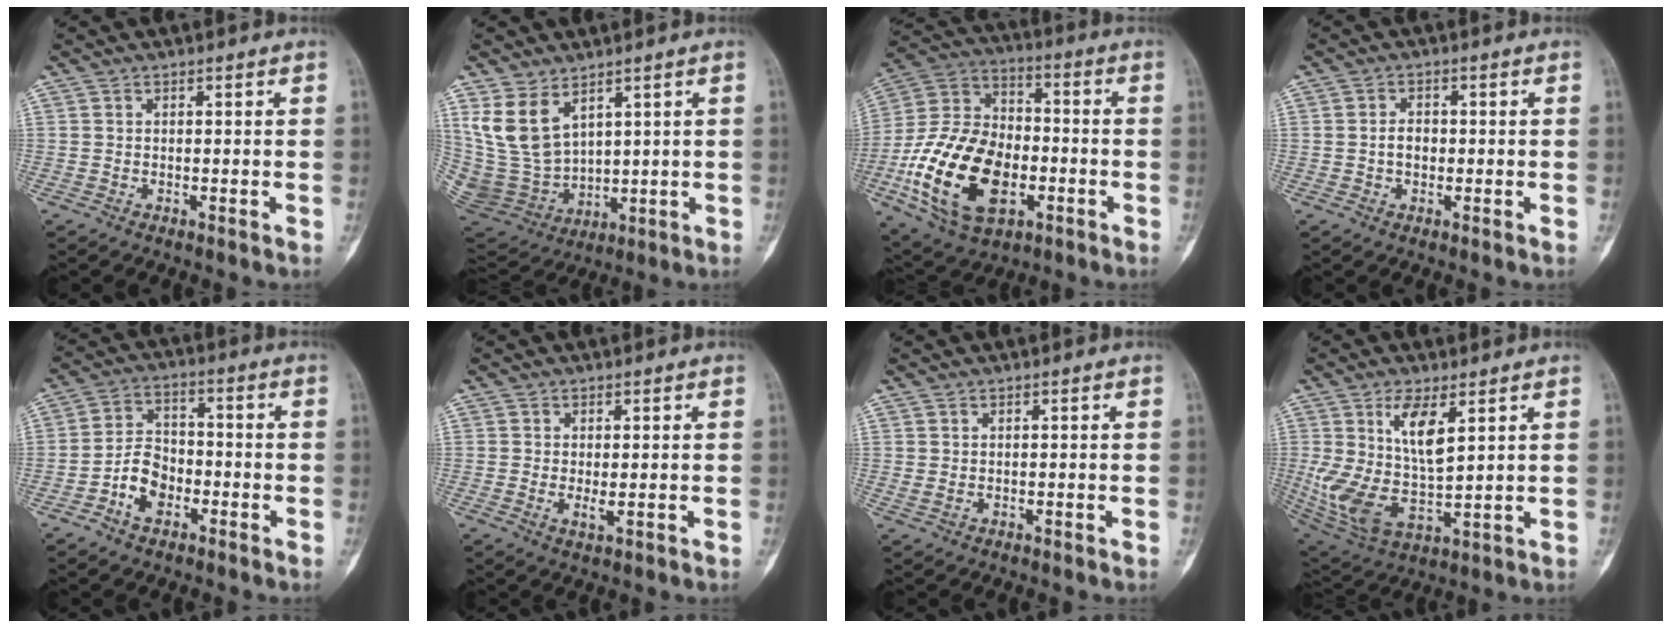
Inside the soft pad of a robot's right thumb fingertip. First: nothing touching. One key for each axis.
{"total": 12.4, "fx": 5.9, "fy": 8.2, "fz": 7.1, "tx": -0.117, "ty": -0.029, "tz": 0.148}
{"total": 23.9, "fx": -6.7, "fy": 14.8, "fz": 17.5, "tx": -0.315, "ty": 0.027, "tz": -0.107}
{"total": 2.7, "fx": -0.4, "fy": 1.9, "fz": 1.9, "tx": -0.021, "ty": 0.008, "tz": -0.011}
{"total": 7.8, "fx": -3.6, "fy": 5.2, "fz": 4.5, "tx": -0.064, "ty": 0.032, "tz": -0.072}
{"total": 2.1, "fx": -0.2, "fy": 0.9, "fz": 1.9, "tx": -0.038, "ty": -0.005, "tz": -0.002}
{"total": 0.8, "fx": 0.0, "fy": 0.6, "fz": 0.6, "tx": -0.015, "ty": 0.005, "tz": 0.004}
{"total": 14.4, "fx": 4.4, "fy": 6.1, "fz": 12.3, "tx": -0.250, "ty": -0.023, "tz": 0.102}